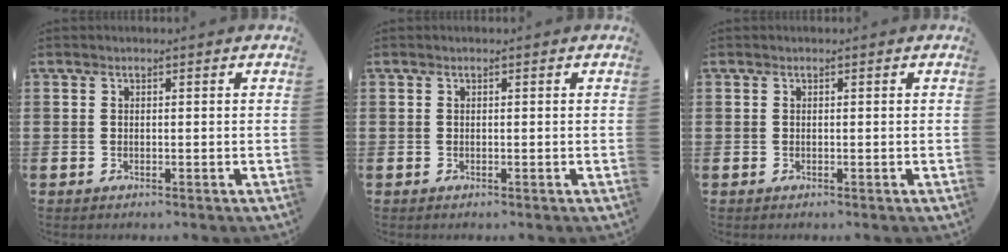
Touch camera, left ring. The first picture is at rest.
{"total": 0.0}
{"total": 0.0}